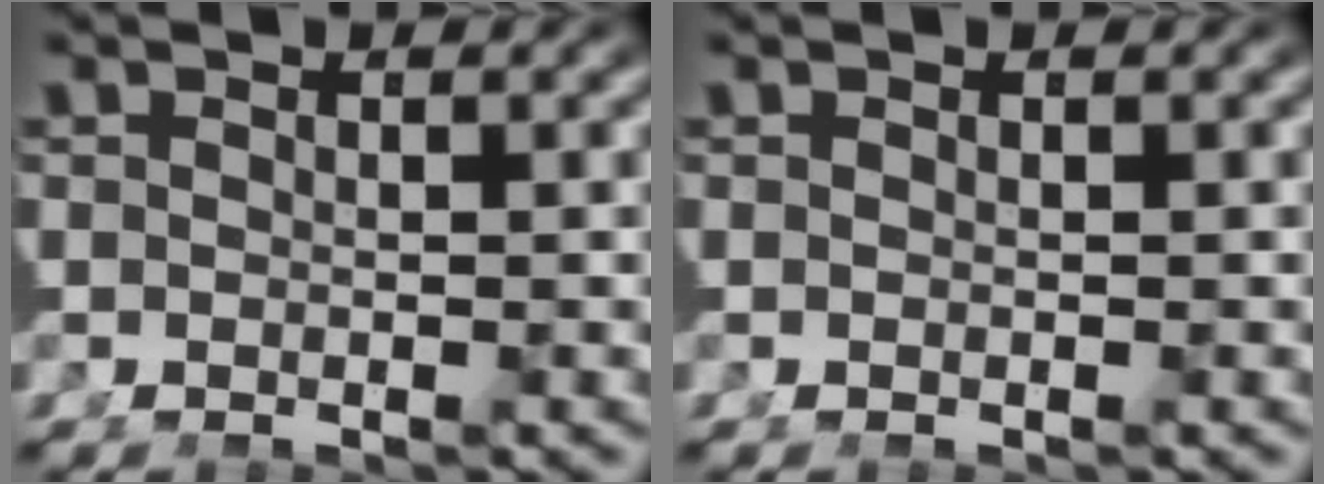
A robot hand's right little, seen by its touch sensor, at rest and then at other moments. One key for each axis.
{"total": 0.0}